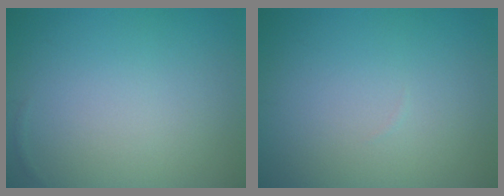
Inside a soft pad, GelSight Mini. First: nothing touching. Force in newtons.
{"total": 0.0}